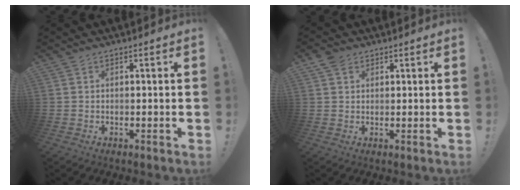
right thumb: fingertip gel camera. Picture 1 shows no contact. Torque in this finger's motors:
{"motor_torque": [-0.11, -0.23, -0.26, 0.26, 0.00]}